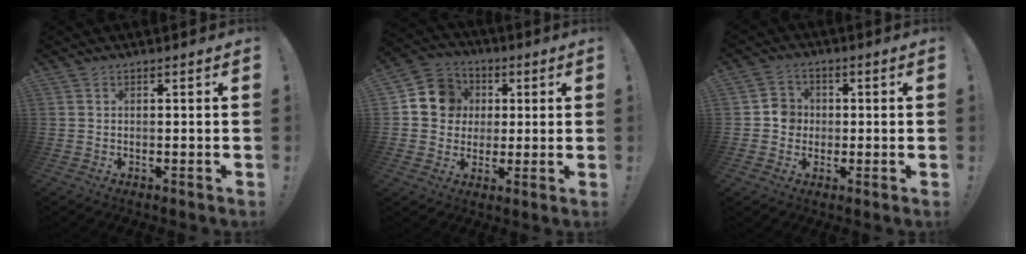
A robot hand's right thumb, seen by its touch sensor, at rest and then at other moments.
{"total": 11.1, "force": [2.0, 10.4, 3.4], "torque": [-0.042, 0.006, 0.046]}
{"total": 5.8, "force": [-0.9, 5.5, 1.7], "torque": [-0.022, 0.015, -0.015]}